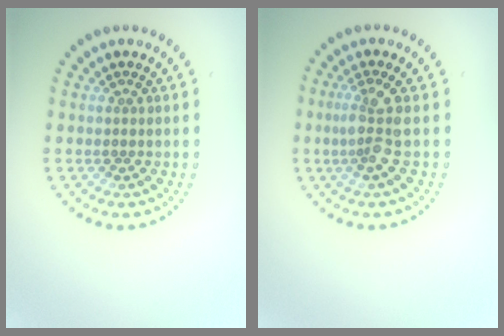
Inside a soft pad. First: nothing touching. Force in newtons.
{"total": 3.0, "press": 2.3, "slide": 1.9}